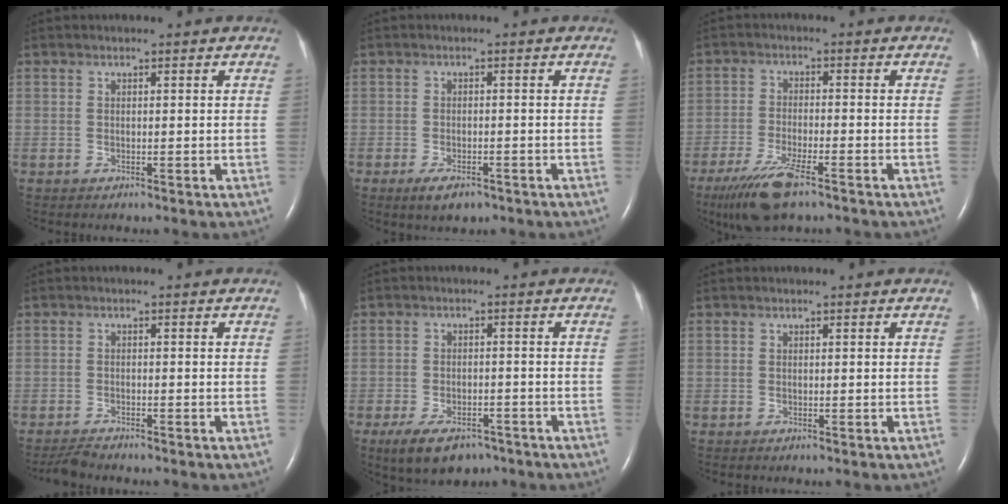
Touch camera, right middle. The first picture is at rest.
{"total": 3.5, "force": [-2.2, 1.4, 2.3], "torque": [-0.046, -0.005, -0.031]}
{"total": 8.8, "force": [-6.0, 1.6, 6.2], "torque": [-0.125, -0.022, -0.103]}
{"total": 2.3, "force": [-2.2, 0.1, 0.6], "torque": [-0.020, -0.013, -0.041]}
{"total": 7.9, "force": [-5.7, 3.6, 4.2], "torque": [-0.077, -0.004, -0.089]}
{"total": 0.0}